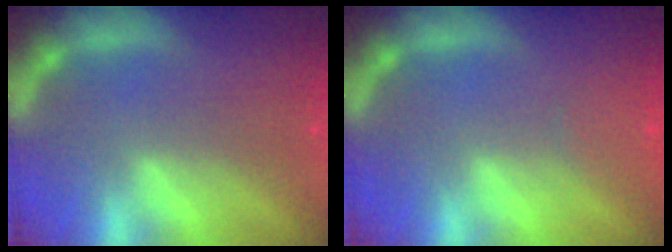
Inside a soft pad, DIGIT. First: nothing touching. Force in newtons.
{"total": 1.4}